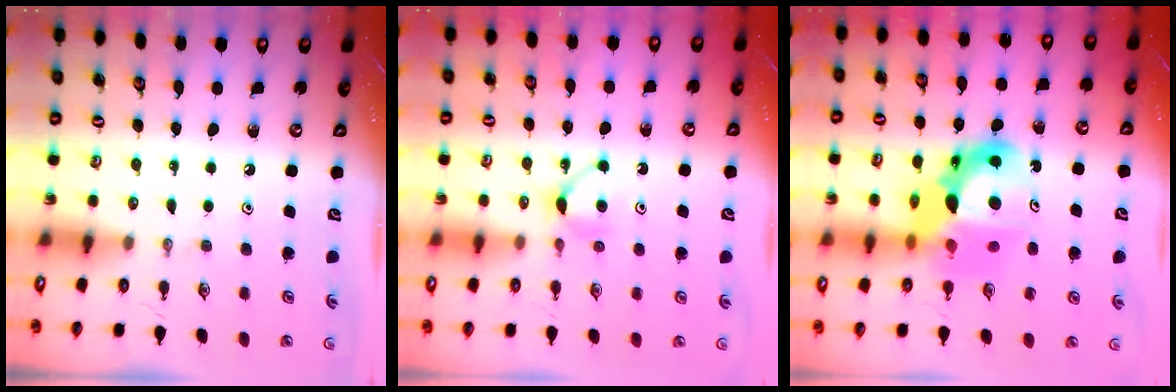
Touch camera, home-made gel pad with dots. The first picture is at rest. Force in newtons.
{"total": 5.4, "press": 5.3, "slide": 0.7}
{"total": 16.3, "press": 16.2, "slide": 1.3}